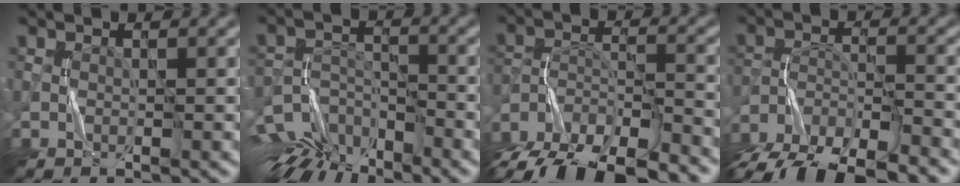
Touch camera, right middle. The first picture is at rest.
{"total": 7.6, "force": [-5.6, 3.3, 3.9], "torque": [-0.068, -0.003, -0.107]}
{"total": 13.1, "force": [-11.2, 4.6, 4.9], "torque": [-0.084, -0.012, -0.165]}
{"total": 9.2, "force": [-7.8, 2.9, 4.0], "torque": [-0.063, -0.015, -0.131]}